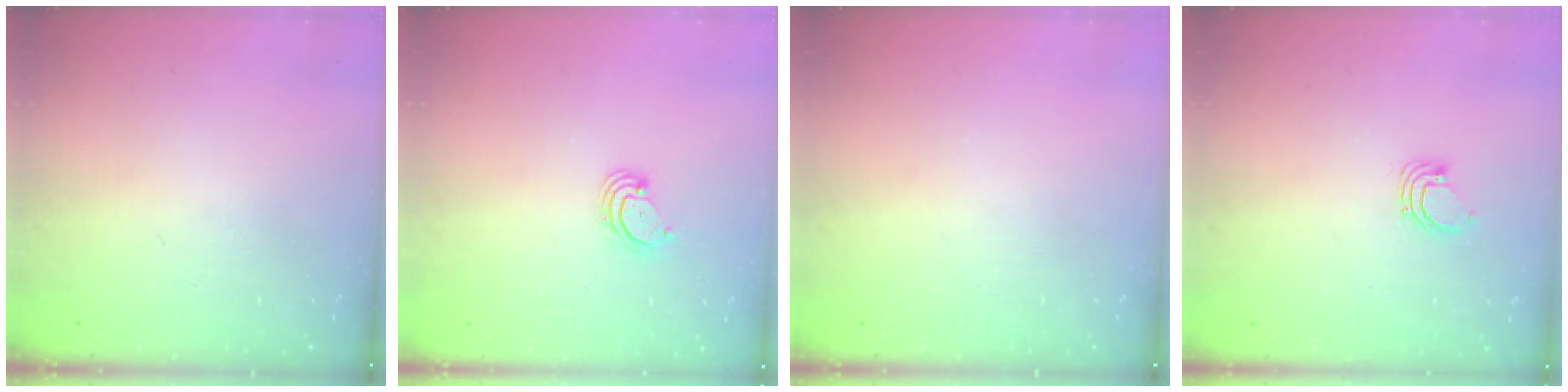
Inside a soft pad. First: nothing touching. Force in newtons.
{"total": 3.0, "press": 3.0, "slide": 0.3}
{"total": 0.0}
{"total": 2.5, "press": 2.5, "slide": 0.1}